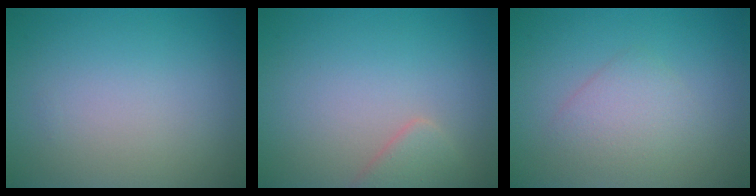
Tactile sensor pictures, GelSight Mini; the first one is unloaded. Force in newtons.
{"total": 1.9, "press": 1.9, "slide": 0.2}
{"total": 2.2, "press": 2.2, "slide": 0.1}